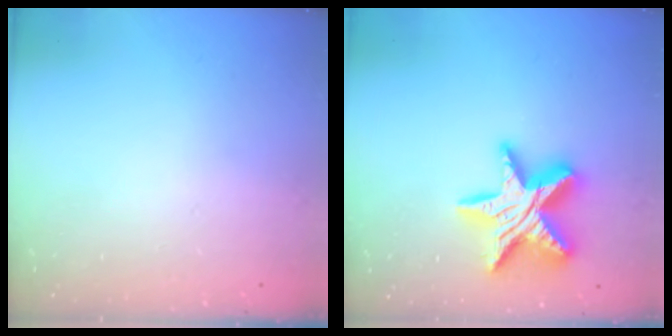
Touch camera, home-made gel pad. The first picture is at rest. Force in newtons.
{"total": 18.5, "press": 18.4, "slide": 1.2}